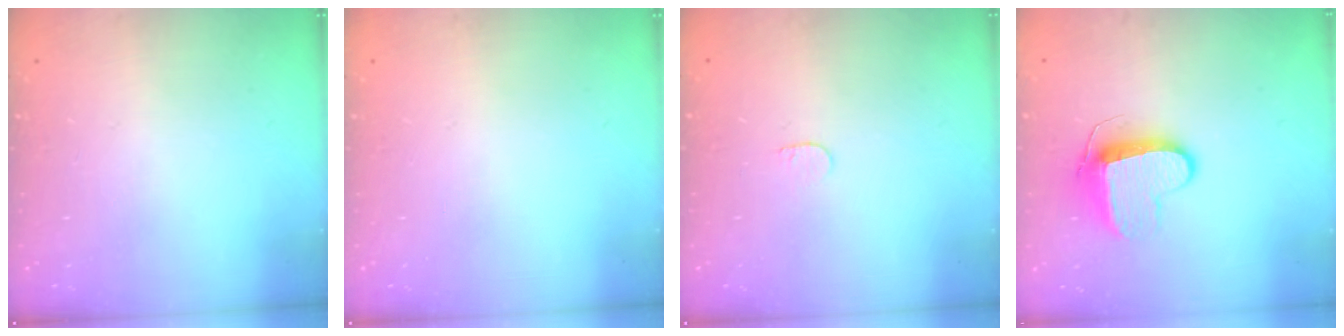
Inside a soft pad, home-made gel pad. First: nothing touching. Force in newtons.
{"total": 0.0}
{"total": 3.3, "press": 3.3, "slide": 0.3}
{"total": 9.9, "press": 9.9, "slide": 0.3}